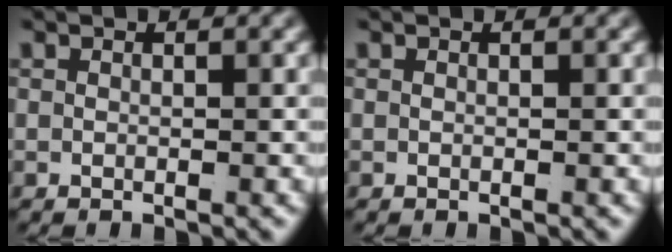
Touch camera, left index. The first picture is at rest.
{"total": 0.0}